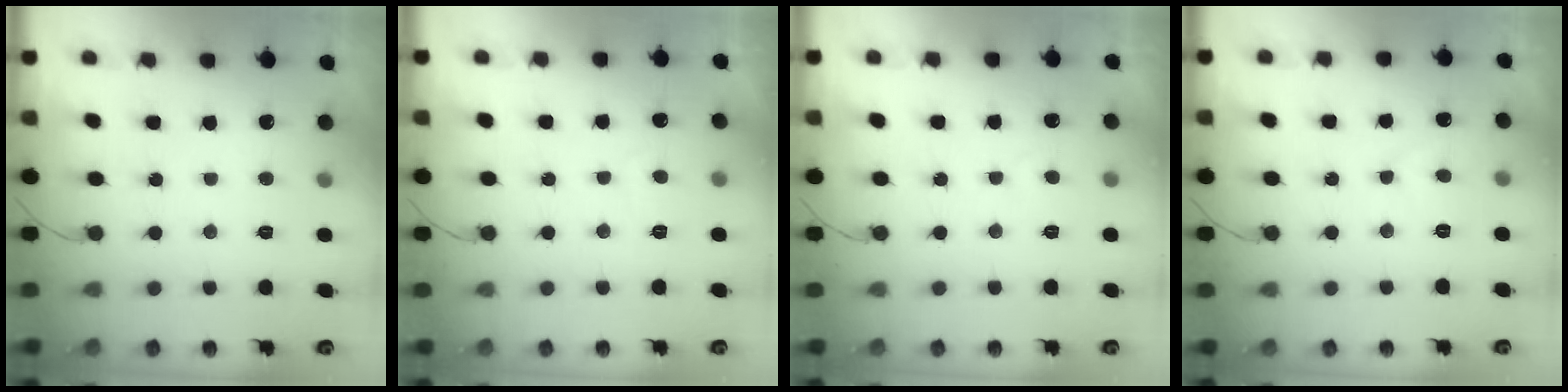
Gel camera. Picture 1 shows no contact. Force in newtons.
{"total": 2.6, "press": 2.5, "slide": 0.6}
{"total": 1.9, "press": 1.8, "slide": 0.6}
{"total": 4.7, "press": 4.7, "slide": 0.3}